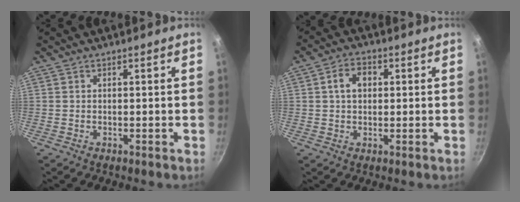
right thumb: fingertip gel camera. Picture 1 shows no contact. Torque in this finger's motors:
{"motor_torque": [-0.59, 0.72, 0.25, -0.08, 0.25]}